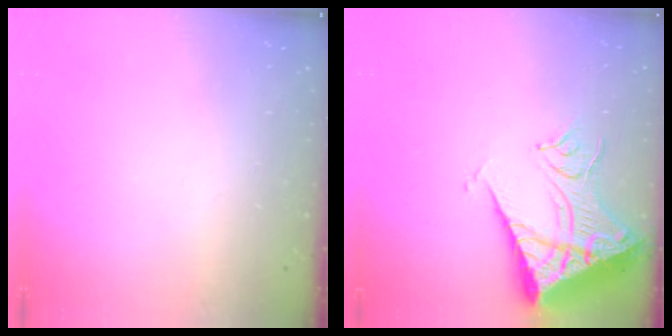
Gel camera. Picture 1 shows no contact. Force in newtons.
{"total": 14.5, "press": 14.4, "slide": 1.8}